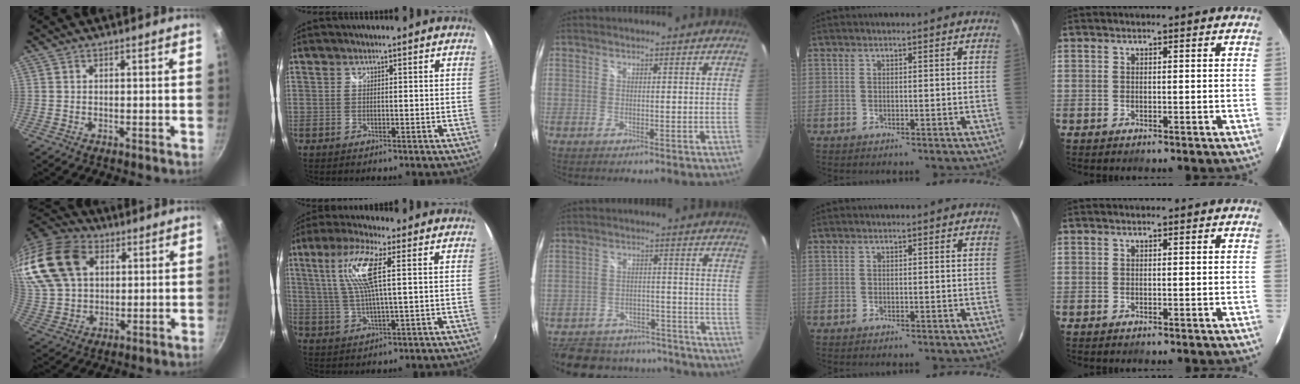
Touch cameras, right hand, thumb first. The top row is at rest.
{"thumb": {"total": 23.0, "force": [7.6, 16.5, 14.1], "torque": [-0.294, 0.015, 0.142]}, "index": {"total": 10.5, "force": [3.1, 1.4, 9.9], "torque": [-0.197, 0.009, 0.064]}, "middle": {"total": 24.2, "force": [-20.0, 10.4, 9.0], "torque": [-0.208, 0.021, -0.254]}}